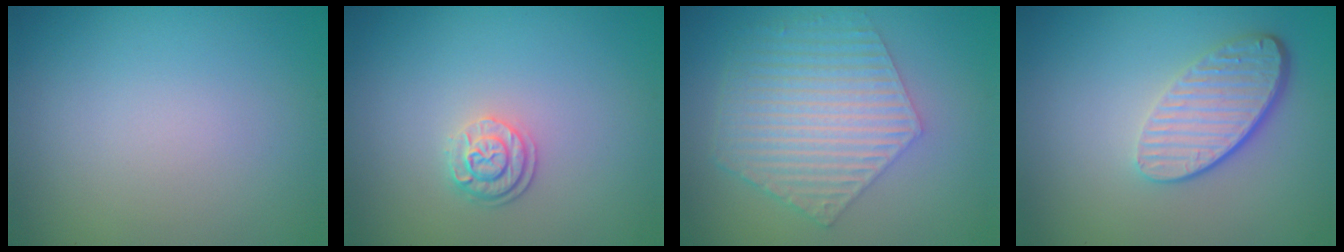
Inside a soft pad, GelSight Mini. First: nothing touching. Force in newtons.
{"total": 2.1, "press": 1.8, "slide": 1.2}
{"total": 6.0, "press": 4.3, "slide": 4.1}
{"total": 4.5, "press": 3.2, "slide": 3.1}